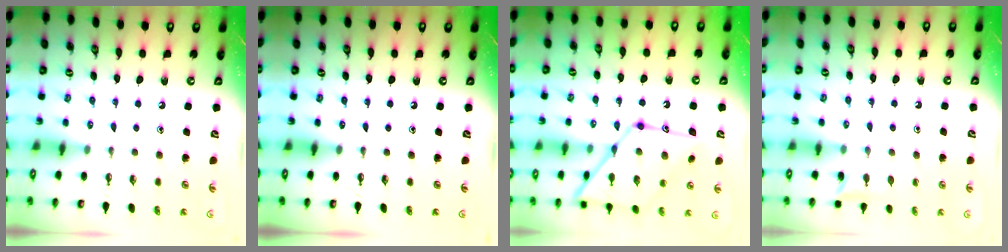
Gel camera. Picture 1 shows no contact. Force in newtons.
{"total": 0.0}
{"total": 18.7, "press": 18.6, "slide": 1.5}
{"total": 6.8, "press": 6.7, "slide": 0.6}